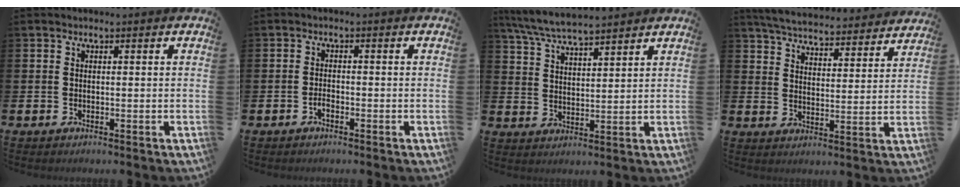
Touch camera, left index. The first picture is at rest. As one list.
[{"total": 1.2, "force": [-0.8, 0.5, 0.7], "torque": [-0.019, 0.000, -0.014]}, {"total": 6.3, "force": [6.0, 0.5, 1.9], "torque": [-0.060, -0.025, 0.109]}, {"total": 5.9, "force": [5.8, 0.7, 1.0], "torque": [-0.038, -0.044, 0.099]}]